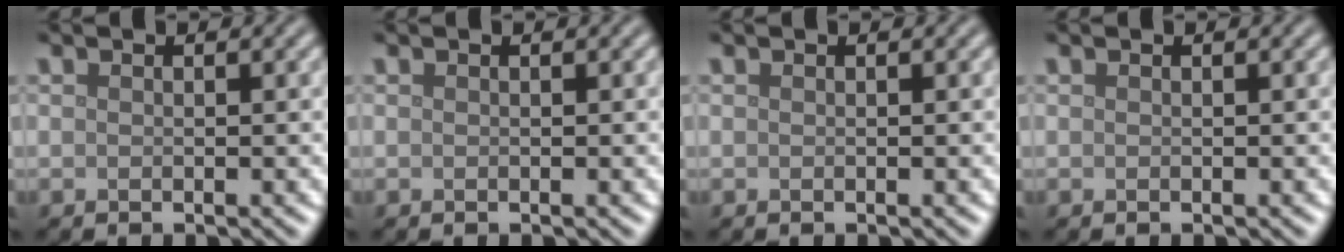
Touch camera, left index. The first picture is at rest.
{"total": 0.0}
{"total": 0.0}
{"total": 0.0}